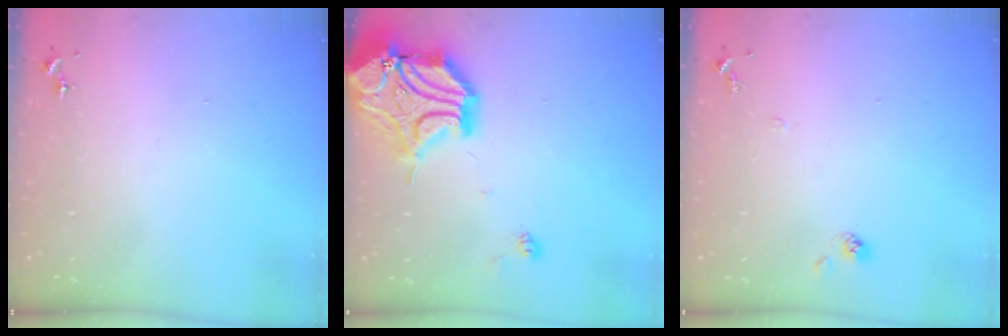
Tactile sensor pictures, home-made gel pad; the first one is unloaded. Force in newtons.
{"total": 20.7, "press": 20.5, "slide": 3.1}
{"total": 7.3, "press": 7.3, "slide": 0.4}